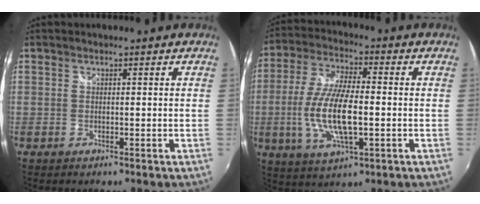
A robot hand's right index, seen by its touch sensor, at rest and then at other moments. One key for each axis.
{"total": 13.4, "fx": -2.2, "fy": 4.4, "fz": 12.5, "tx": -0.259, "ty": -0.004, "tz": -0.042}